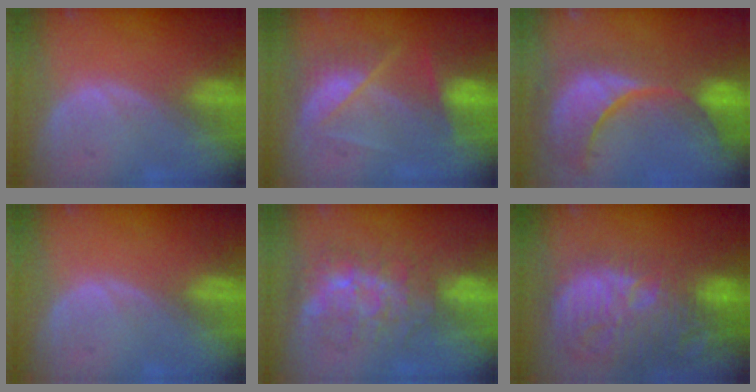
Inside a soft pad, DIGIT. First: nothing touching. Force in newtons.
{"total": 7.4, "press": 6.5, "slide": 3.4}
{"total": 13.0, "press": 11.5, "slide": 6.1}
{"total": 0.0}
{"total": 9.0, "press": 7.6, "slide": 4.7}
{"total": 15.2, "press": 13.2, "slide": 7.4}